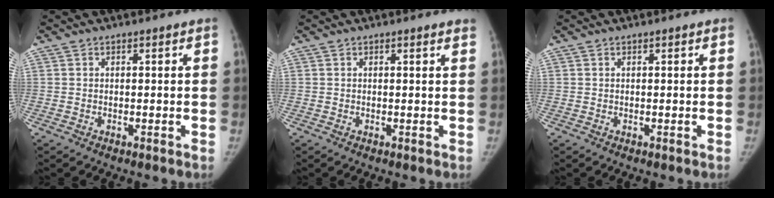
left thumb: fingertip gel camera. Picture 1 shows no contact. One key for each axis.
{"total": 1.3, "fx": 1.1, "fy": 0.1, "fz": 0.6, "tx": -0.006, "ty": -0.001, "tz": 0.008}
{"total": 0.0}